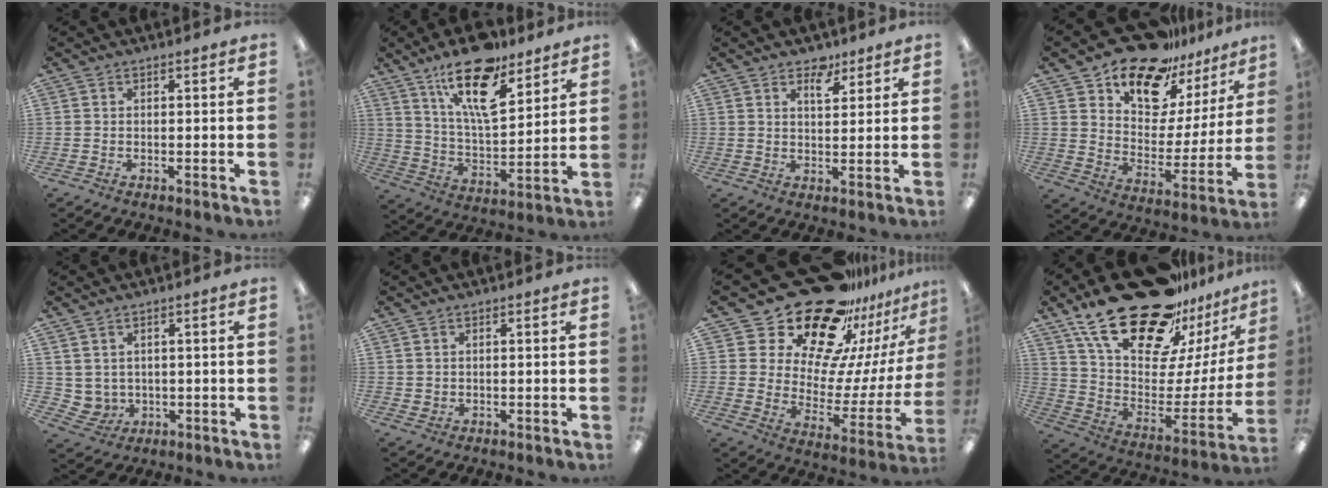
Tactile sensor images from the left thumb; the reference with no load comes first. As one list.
[{"total": 19.0, "force": [12.4, 7.6, 12.3], "torque": [-0.198, -0.063, 0.207]}, {"total": 5.2, "force": [3.6, 2.7, 2.6], "torque": [-0.021, -0.021, 0.059]}, {"total": 17.5, "force": [14.8, 7.7, 5.2], "torque": [-0.099, -0.122, 0.265]}, {"total": 3.7, "force": [2.1, 3.1, 0.7], "torque": [-0.032, -0.012, 0.040]}, {"total": 1.2, "force": [0.7, 1.0, 0.1], "torque": [-0.003, 0.002, 0.011]}, {"total": 25.8, "force": [19.6, 13.0, 10.6], "torque": [-0.171, -0.146, 0.361]}, {"total": 28.6, "force": [20.0, 13.0, 15.7], "torque": [-0.266, -0.123, 0.367]}]